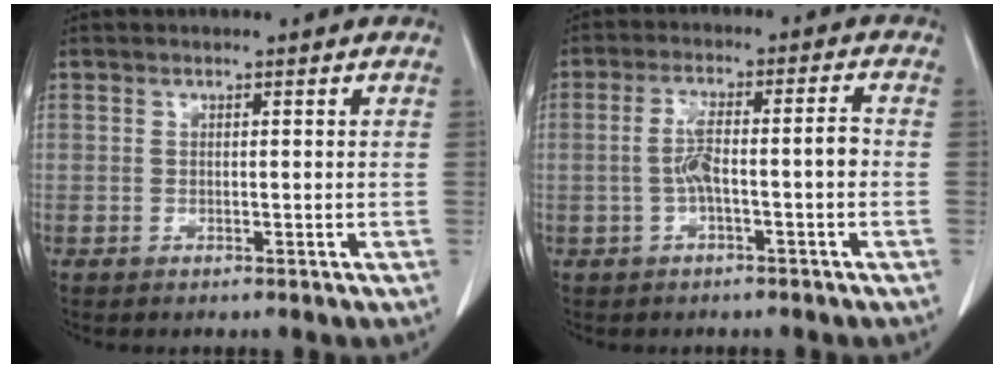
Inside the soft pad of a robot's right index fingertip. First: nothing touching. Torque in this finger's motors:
{"motor_torque": [0.41, -0.01, 0.15, 0.05]}